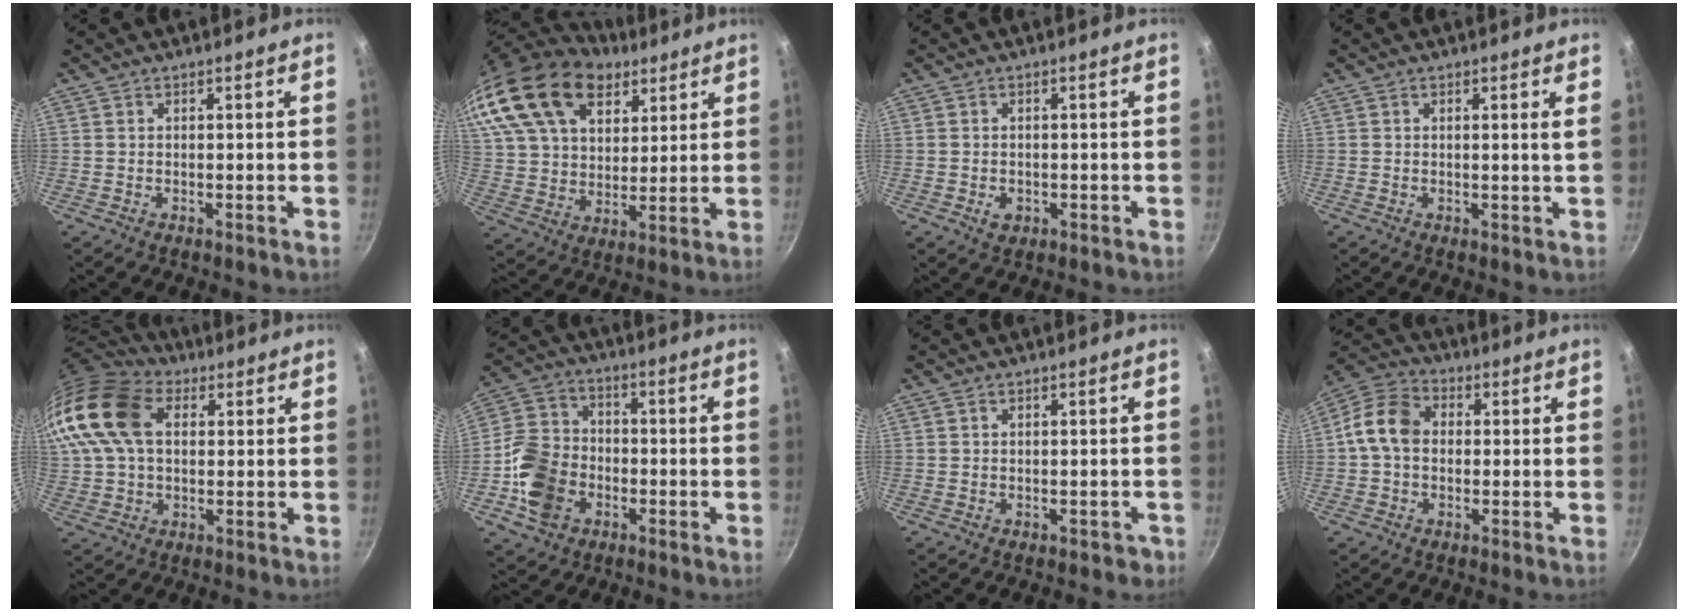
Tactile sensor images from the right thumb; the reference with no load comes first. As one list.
[{"total": 22.6, "force": [14.1, 13.1, 11.9], "torque": [-0.207, -0.022, 0.263]}, {"total": 2.5, "force": [-0.8, 1.9, 1.4], "torque": [-0.020, 0.003, -0.008]}, {"total": 1.3, "force": [0.4, -0.3, 1.2], "torque": [-0.019, -0.010, 0.004]}, {"total": 18.5, "force": [4.5, 12.6, 12.8], "torque": [-0.262, 0.021, 0.069]}, {"total": 13.1, "force": [-4.1, 10.2, 7.2], "torque": [-0.119, 0.029, -0.088]}, {"total": 1.7, "force": [-0.4, 1.3, 0.9], "torque": [0.003, 0.016, 0.009]}, {"total": 9.1, "force": [0.2, 7.0, 5.9], "torque": [-0.089, 0.024, -0.017]}]